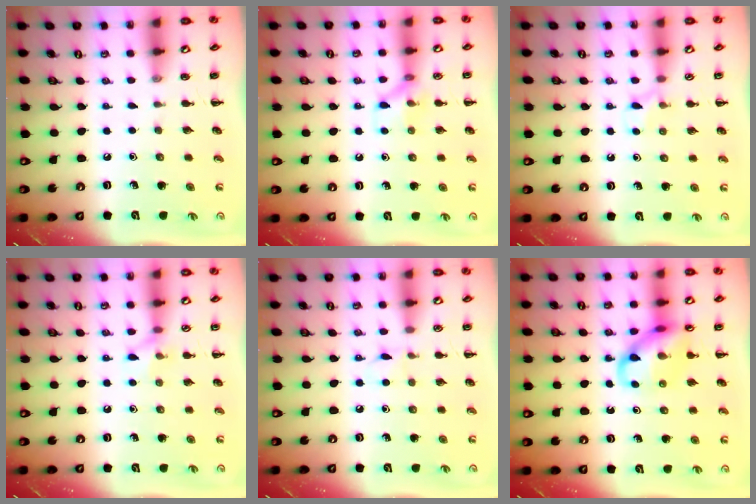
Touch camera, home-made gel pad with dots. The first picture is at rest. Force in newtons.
{"total": 6.8, "press": 6.7, "slide": 0.7}
{"total": 6.1, "press": 5.8, "slide": 2.0}
{"total": 6.4, "press": 6.2, "slide": 1.8}
{"total": 3.8, "press": 3.6, "slide": 1.3}
{"total": 12.4, "press": 12.3, "slide": 1.2}